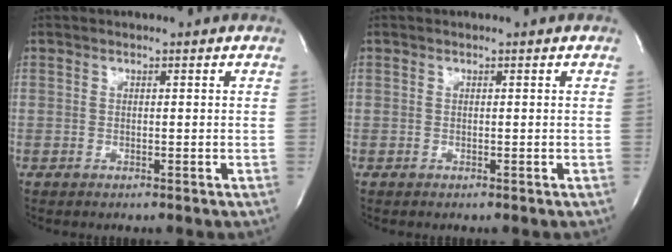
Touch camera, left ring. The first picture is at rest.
{"total": 0.0}